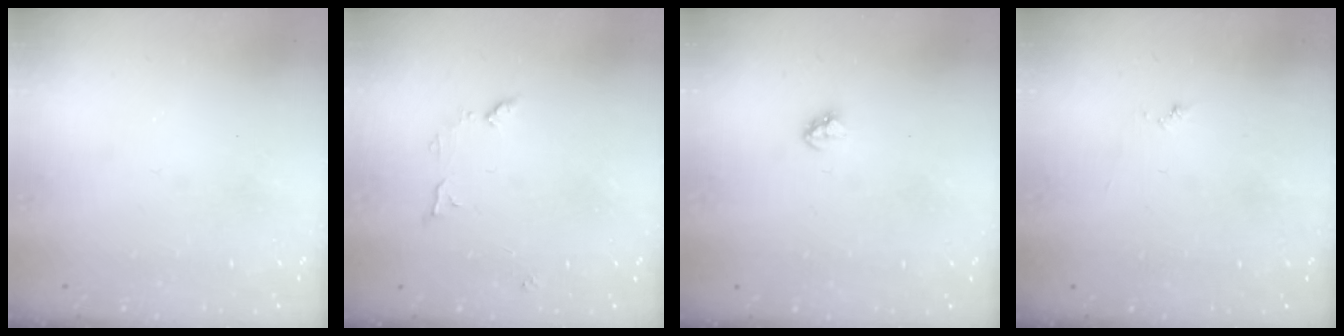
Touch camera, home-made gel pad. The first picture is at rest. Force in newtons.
{"total": 6.8, "press": 6.8, "slide": 0.4}
{"total": 2.9, "press": 2.9, "slide": 0.2}
{"total": 3.8, "press": 3.8, "slide": 0.4}